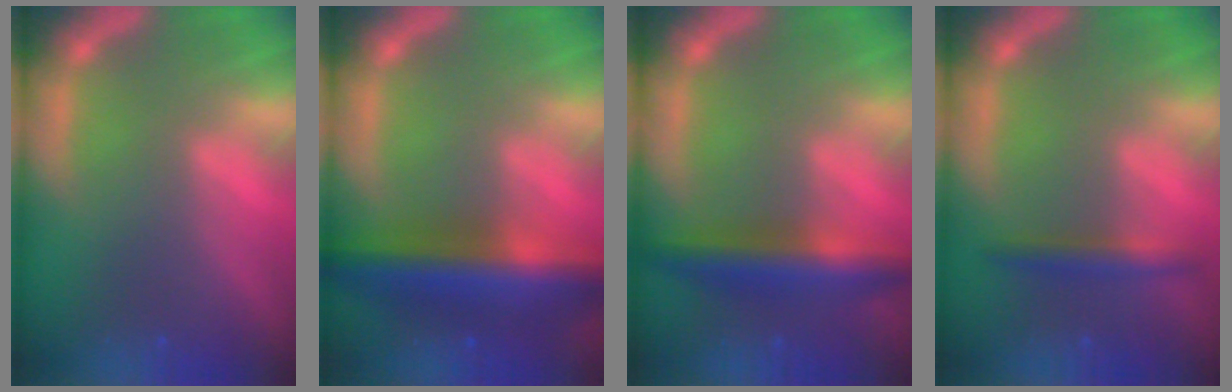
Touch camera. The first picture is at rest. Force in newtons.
{"total": 8.9}
{"total": 5.5}
{"total": 2.4}